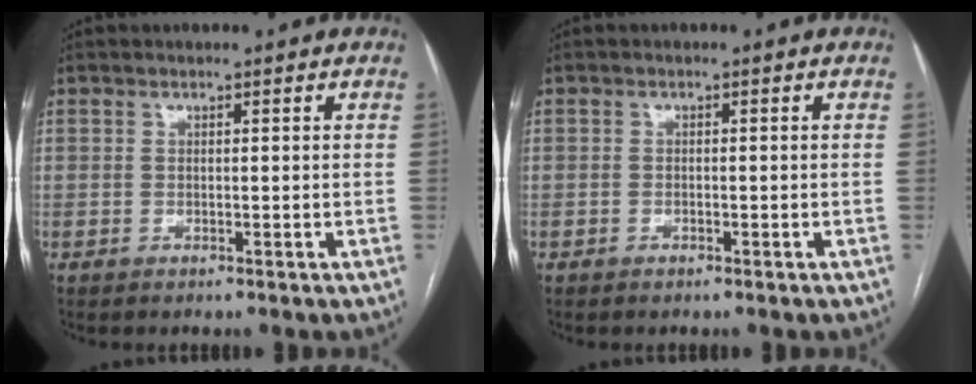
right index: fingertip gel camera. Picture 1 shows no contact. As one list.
[{"total": 0.6, "force": [-0.4, 0.4, 0.3], "torque": [-0.008, 0.001, -0.005]}]